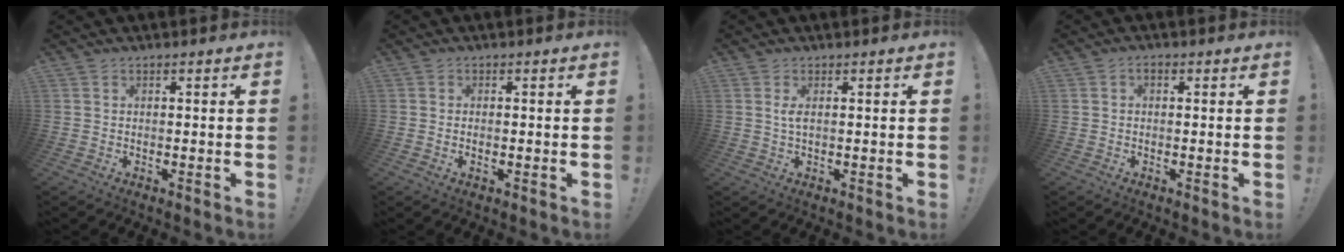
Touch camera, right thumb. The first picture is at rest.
{"total": 0.7, "force": [0.0, 0.3, 0.6], "torque": [-0.003, -0.002, -0.003]}
{"total": 2.1, "force": [0.5, 0.5, 2.0], "torque": [-0.038, 0.000, 0.007]}
{"total": 1.2, "force": [-0.1, 0.8, 0.9], "torque": [-0.020, 0.005, -0.002]}